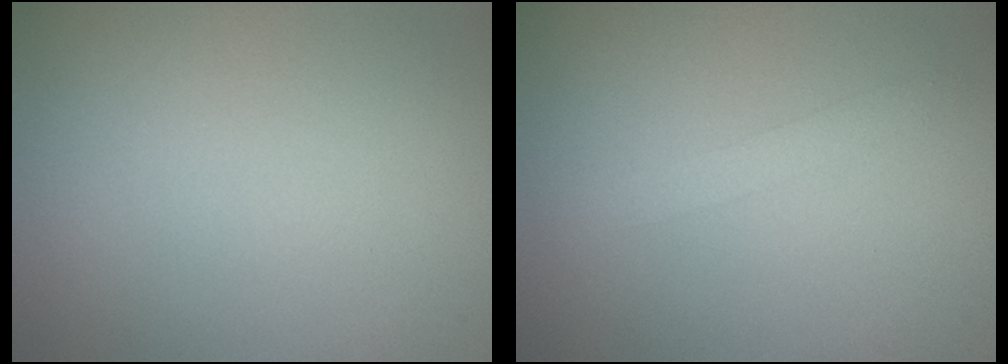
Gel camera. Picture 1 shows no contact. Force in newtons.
{"total": 1.2, "press": 1.2, "slide": 0.1}